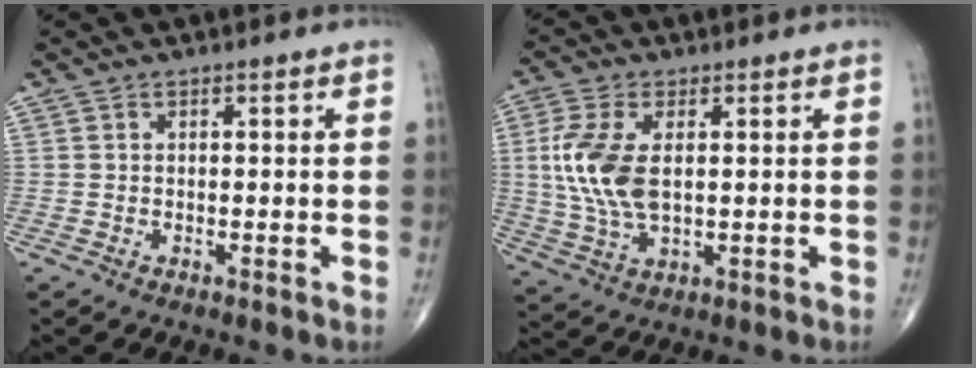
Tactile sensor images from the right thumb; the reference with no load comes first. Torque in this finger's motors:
{"motor_torque": [-0.74, 1.36, 1.21, 0.19, 0.37]}